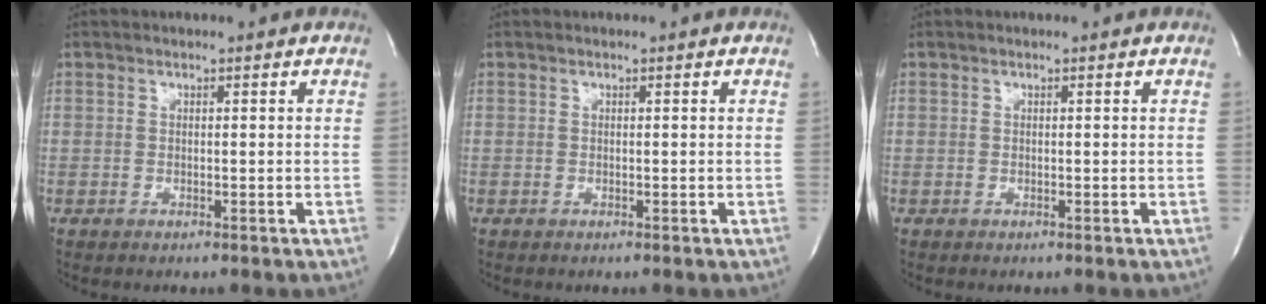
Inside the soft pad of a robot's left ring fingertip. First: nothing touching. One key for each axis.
{"total": 0.0}
{"total": 0.0}